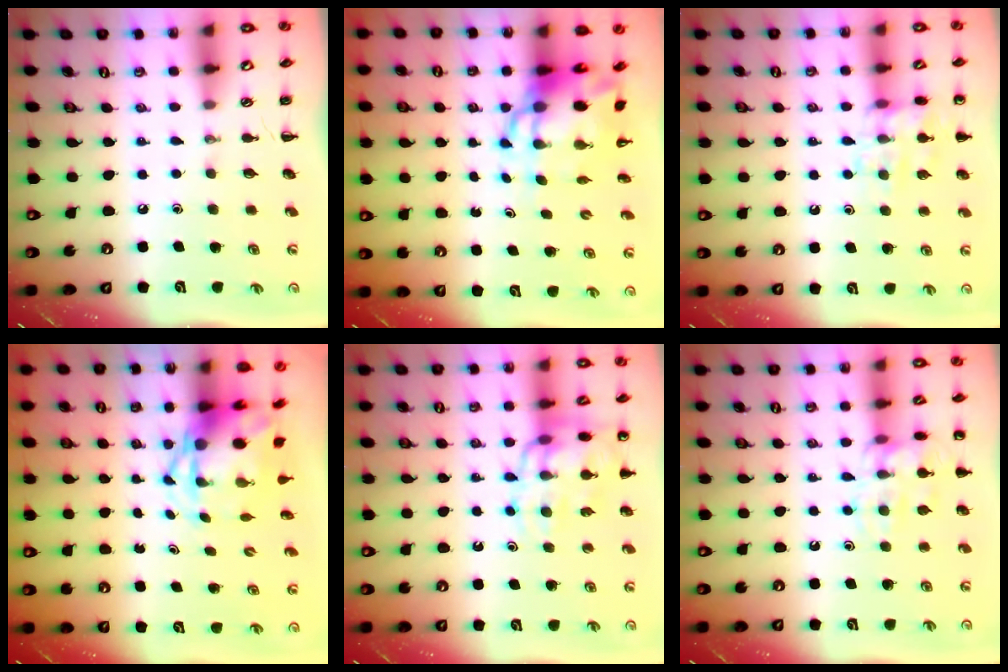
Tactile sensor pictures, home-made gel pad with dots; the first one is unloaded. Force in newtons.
{"total": 9.5, "press": 9.2, "slide": 2.4}
{"total": 12.7, "press": 12.7, "slide": 0.7}
{"total": 4.7, "press": 4.5, "slide": 1.1}
{"total": 15.2, "press": 15.0, "slide": 2.7}
{"total": 13.5, "press": 13.5, "slide": 0.9}